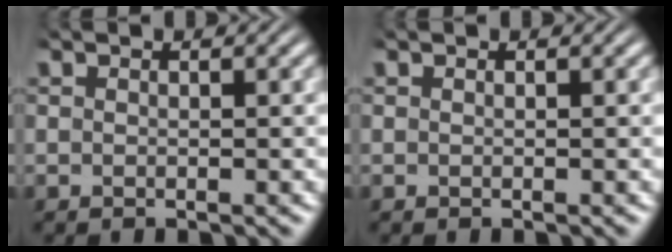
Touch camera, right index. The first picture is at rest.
{"total": 0.0}